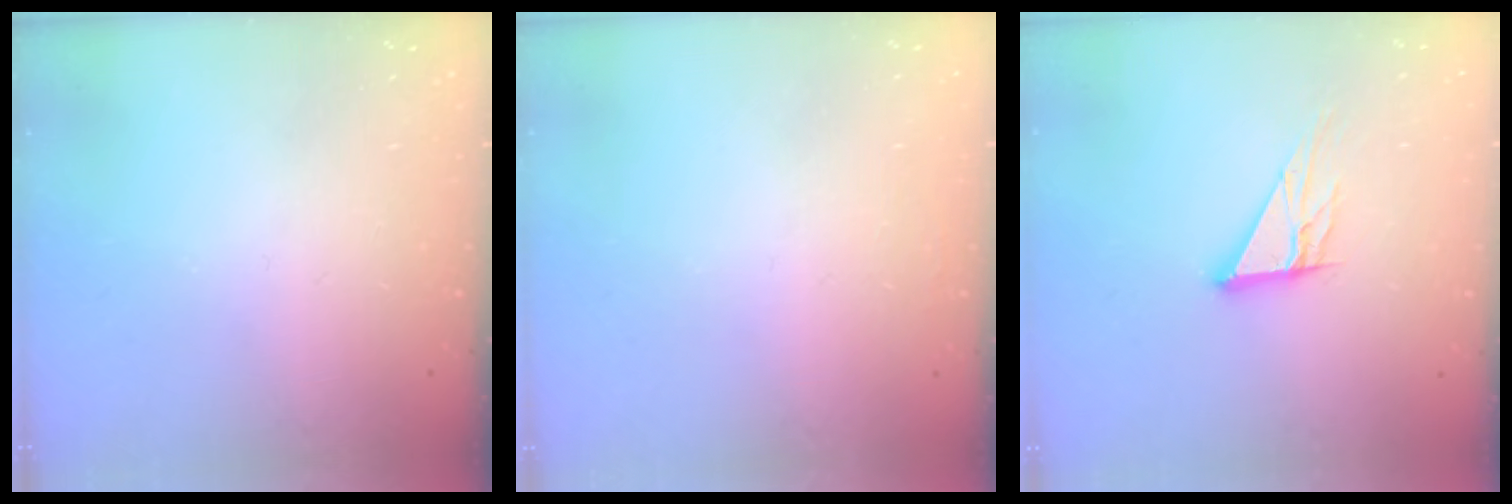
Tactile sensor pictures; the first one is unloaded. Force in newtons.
{"total": 1.8, "press": 1.7, "slide": 0.4}
{"total": 10.3, "press": 10.2, "slide": 1.0}